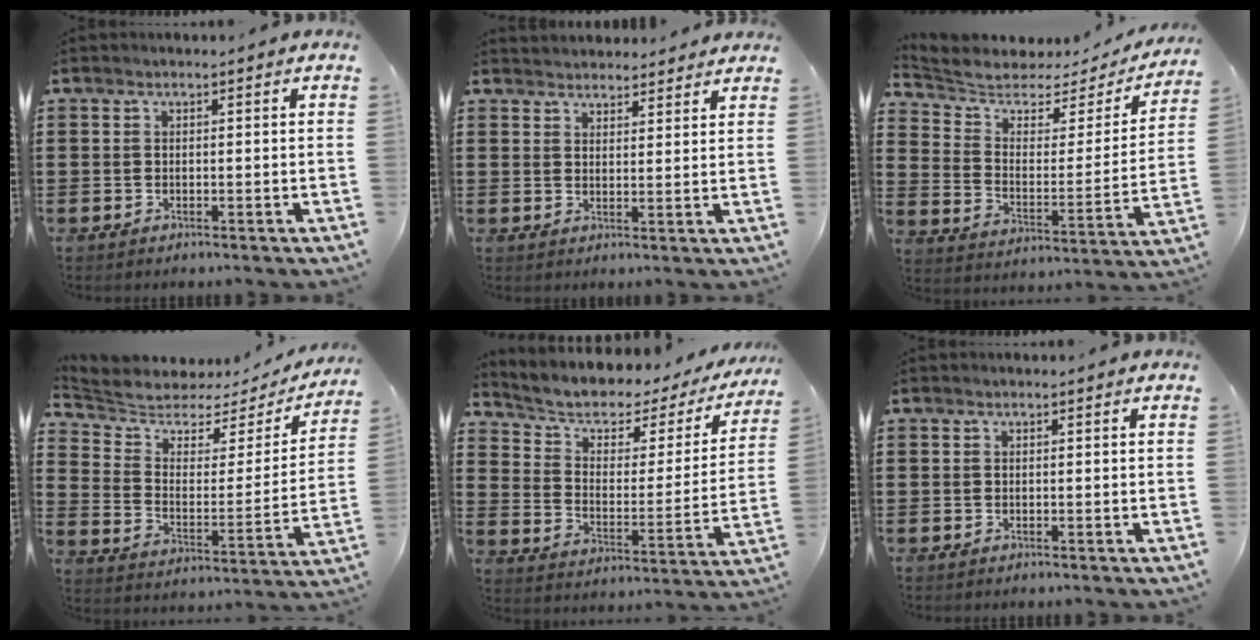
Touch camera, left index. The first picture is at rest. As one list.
[{"total": 2.7, "force": [2.7, 0.3, -0.4], "torque": [-0.001, -0.008, 0.052]}, {"total": 4.7, "force": [4.1, 1.9, 1.5], "torque": [-0.058, -0.032, 0.064]}, {"total": 4.7, "force": [4.3, 1.8, 1.0], "torque": [-0.053, -0.037, 0.067]}, {"total": 4.5, "force": [2.7, 2.6, 2.5], "torque": [-0.069, -0.022, 0.037]}, {"total": 0.0}]